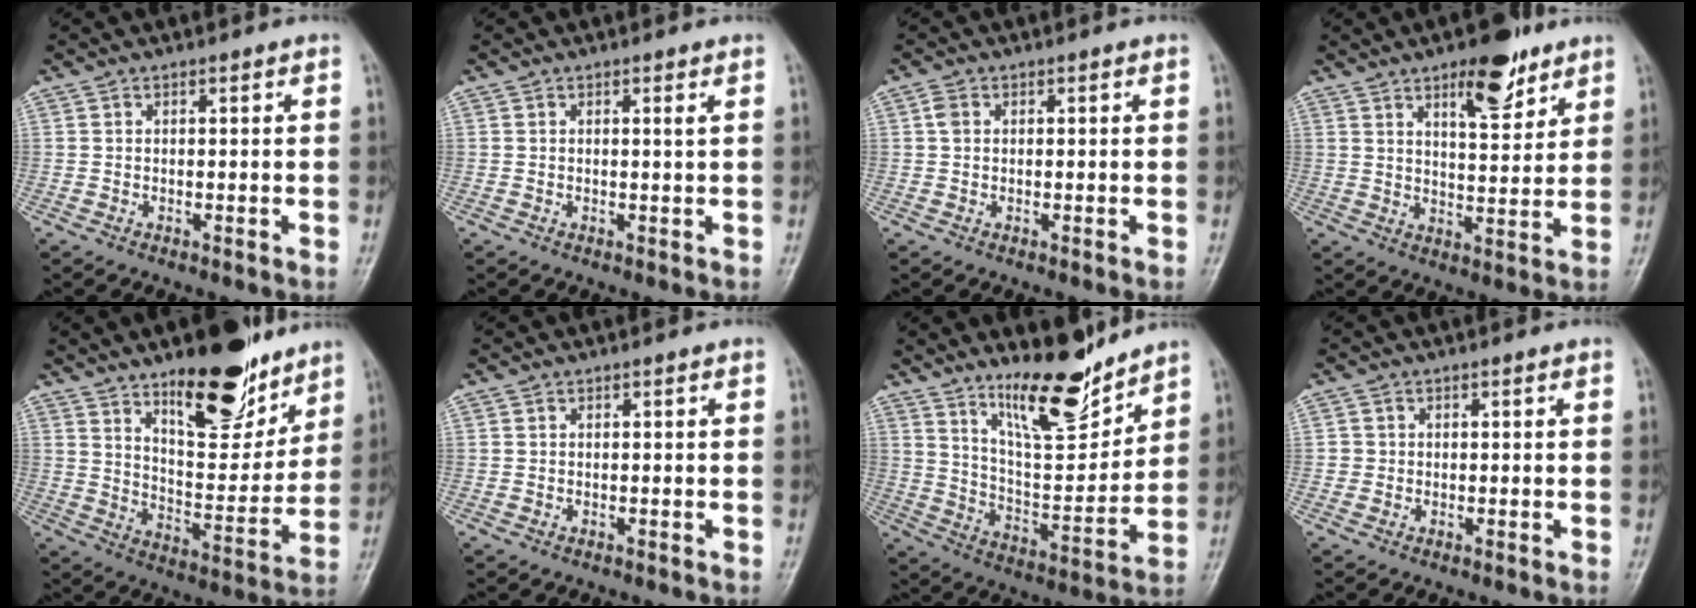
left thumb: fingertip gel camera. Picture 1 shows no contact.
{"total": 0.7, "force": [0.3, -0.2, 0.6], "torque": [-0.016, -0.002, 0.005]}
{"total": 1.7, "force": [0.3, 1.3, 1.0], "torque": [-0.016, 0.005, 0.005]}
{"total": 10.1, "force": [6.3, 3.7, 7.0], "torque": [-0.084, -0.038, 0.095]}
{"total": 17.5, "force": [11.9, 6.7, 10.9], "torque": [-0.114, -0.087, 0.193]}
{"total": 0.0}
{"total": 14.2, "force": [11.2, 3.7, 8.0], "torque": [-0.100, -0.088, 0.197]}
{"total": 1.4, "force": [-0.1, 1.4, 0.1], "torque": [0.008, 0.006, -0.004]}